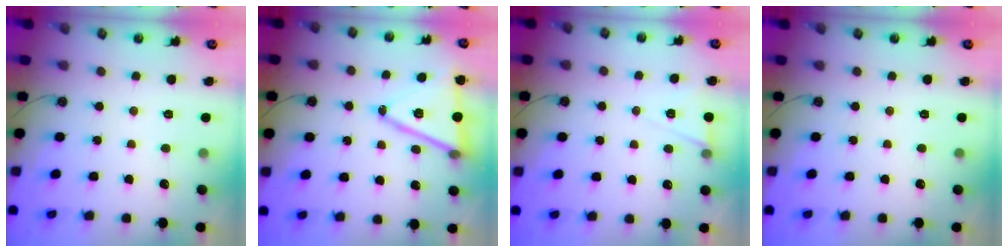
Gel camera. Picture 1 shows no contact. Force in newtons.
{"total": 14.9, "press": 14.5, "slide": 3.5}
{"total": 5.4, "press": 3.1, "slide": 4.5}
{"total": 0.0}